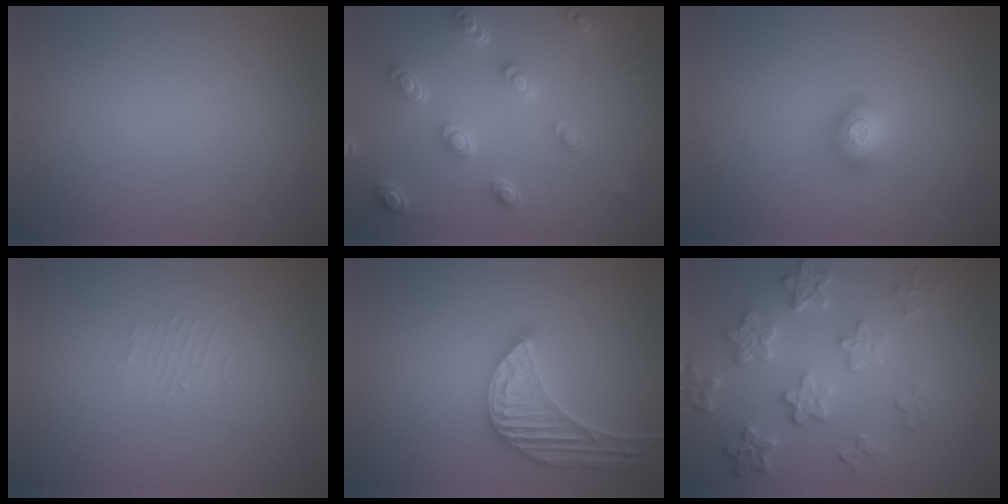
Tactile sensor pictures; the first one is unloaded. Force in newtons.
{"total": 4.8, "press": 3.6, "slide": 3.2}
{"total": 2.0, "press": 2.0, "slide": 0.2}
{"total": 0.9, "press": 0.9, "slide": 0.2}
{"total": 5.3, "press": 4.4, "slide": 3.0}
{"total": 5.9, "press": 4.4, "slide": 3.9}